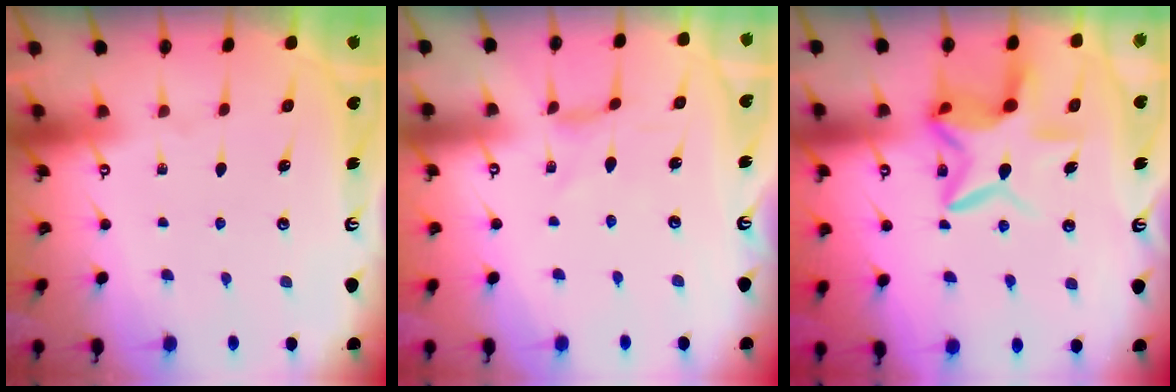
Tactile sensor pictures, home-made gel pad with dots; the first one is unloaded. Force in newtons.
{"total": 0.0}
{"total": 11.2, "press": 11.1, "slide": 1.8}